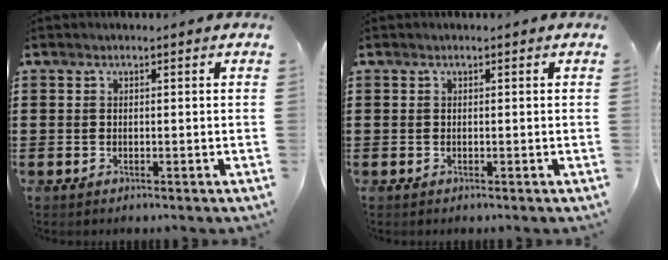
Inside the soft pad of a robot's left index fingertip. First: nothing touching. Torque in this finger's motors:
{"motor_torque": [0.07, 0.05, -0.01, 0.01]}